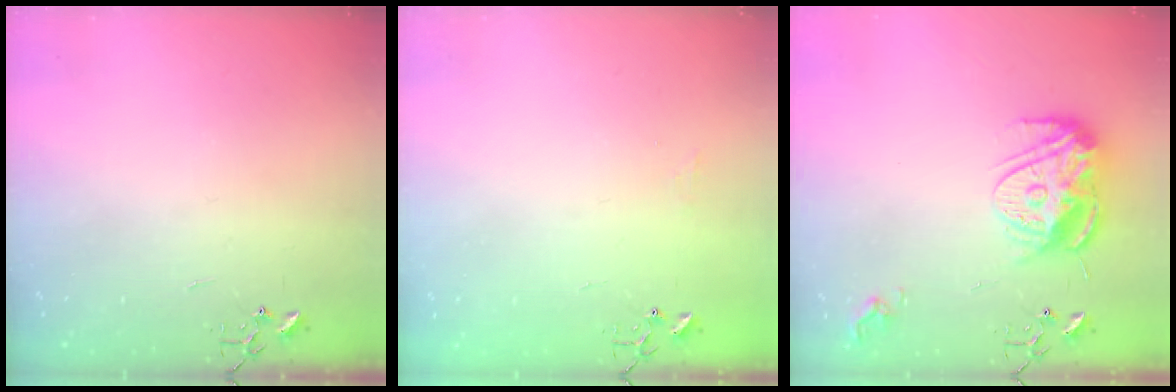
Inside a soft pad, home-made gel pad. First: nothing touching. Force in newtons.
{"total": 5.1, "press": 5.1, "slide": 0.7}
{"total": 14.8, "press": 14.7, "slide": 1.4}